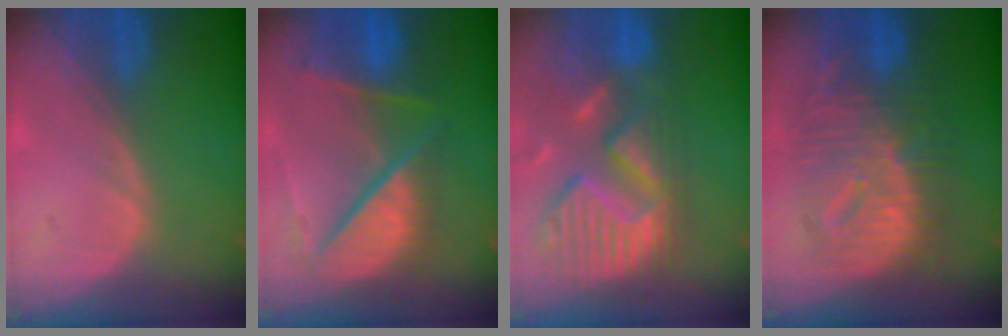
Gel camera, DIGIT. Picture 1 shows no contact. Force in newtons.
{"total": 10.9, "press": 9.0, "slide": 6.1}
{"total": 14.0, "press": 11.7, "slide": 7.8}
{"total": 12.5, "press": 12.4, "slide": 1.3}